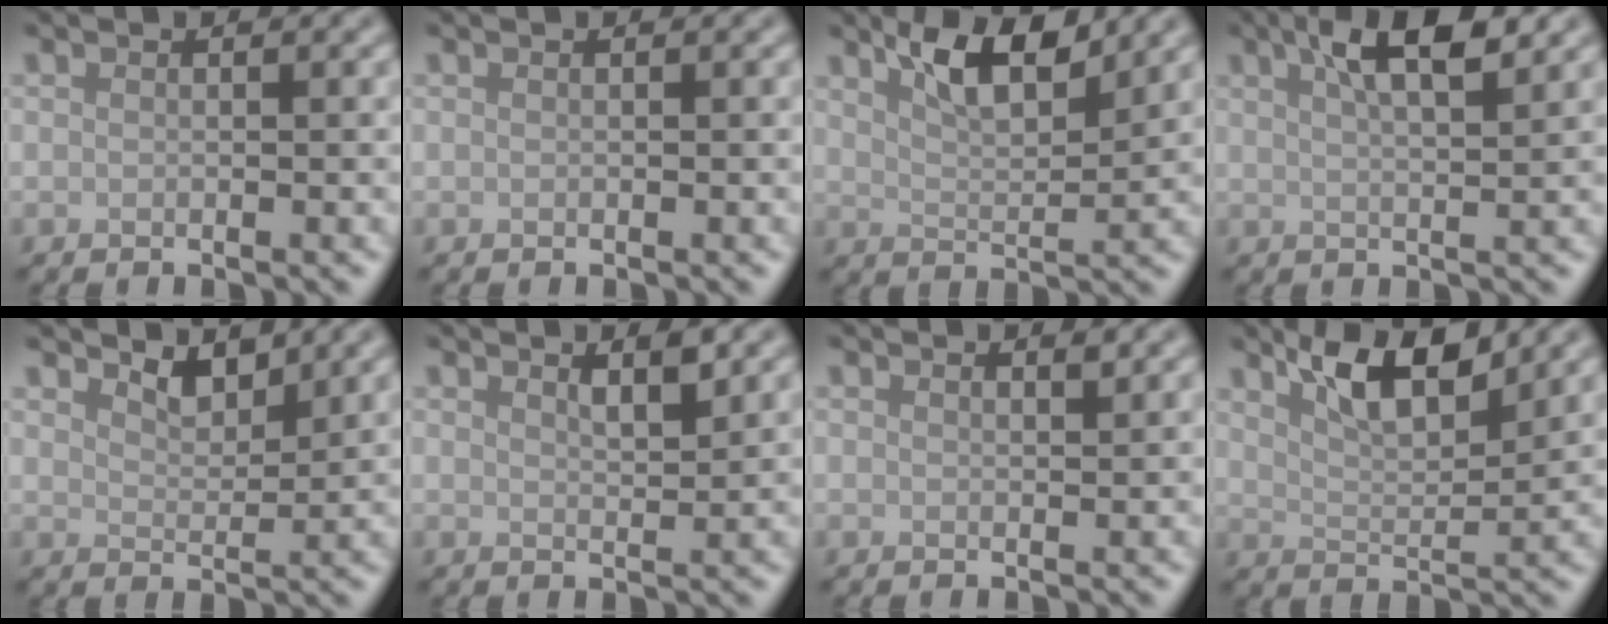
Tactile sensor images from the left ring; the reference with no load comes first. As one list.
[{"total": 0.0}, {"total": 5.1, "force": [3.4, 1.7, 3.5], "torque": [-0.061, 0.000, 0.056]}, {"total": 5.6, "force": [3.1, 1.6, 4.4], "torque": [-0.061, 0.017, 0.042]}, {"total": 2.3, "force": [2.0, 0.7, 0.9], "torque": [-0.020, -0.007, 0.033]}, {"total": 1.8, "force": [1.3, 0.3, 1.2], "torque": [-0.017, 0.000, 0.021]}, {"total": 0.7, "force": [0.7, 0.1, 0.3], "torque": [-0.001, -0.001, 0.012]}, {"total": 5.6, "force": [3.6, 1.8, 3.8], "torque": [-0.068, 0.000, 0.062]}]